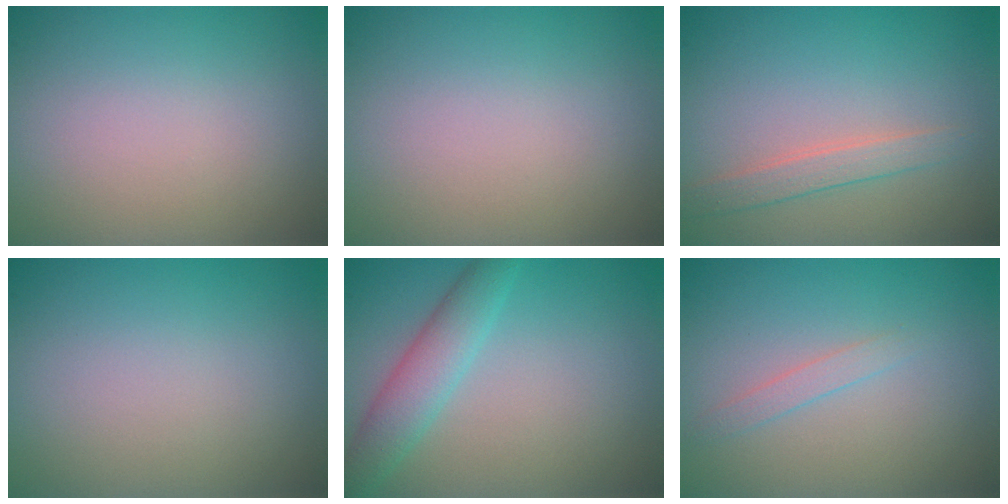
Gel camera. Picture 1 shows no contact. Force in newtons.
{"total": 0.0}
{"total": 1.8, "press": 1.8, "slide": 0.1}
{"total": 0.0}
{"total": 3.6, "press": 3.5, "slide": 0.1}
{"total": 1.0, "press": 1.0, "slide": 0.0}